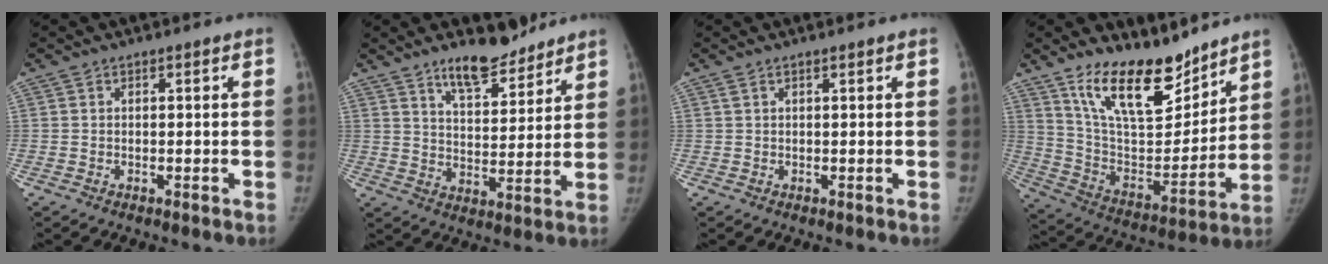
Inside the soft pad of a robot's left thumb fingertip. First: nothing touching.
{"total": 10.3, "force": [8.3, 3.7, 5.0], "torque": [-0.054, -0.059, 0.140]}
{"total": 1.0, "force": [0.7, 0.2, 0.7], "torque": [-0.018, 0.006, 0.016]}
{"total": 19.5, "force": [14.3, 7.9, 10.7], "torque": [-0.135, -0.091, 0.257]}